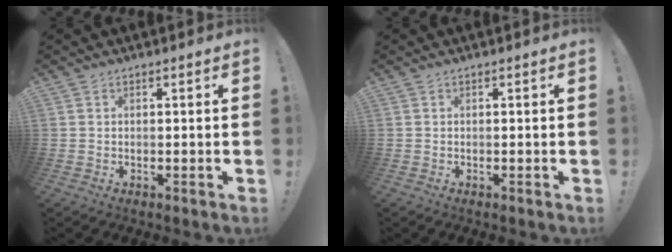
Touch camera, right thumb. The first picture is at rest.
{"total": 0.0}